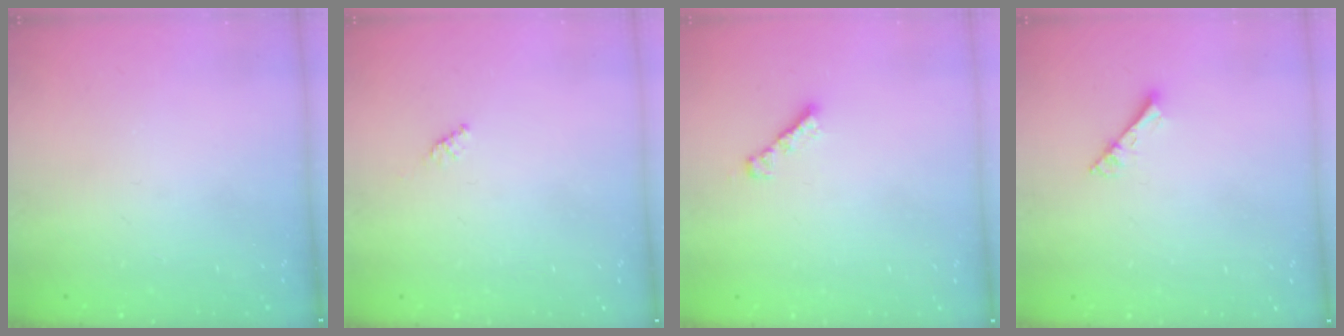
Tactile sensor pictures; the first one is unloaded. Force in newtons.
{"total": 1.6, "press": 1.5, "slide": 0.4}
{"total": 2.3, "press": 2.3, "slide": 0.4}
{"total": 3.5, "press": 3.4, "slide": 0.4}